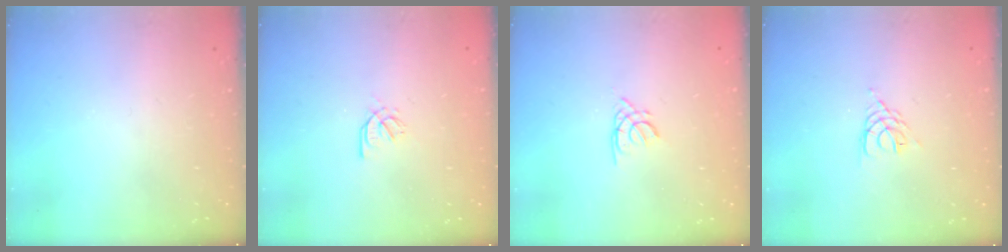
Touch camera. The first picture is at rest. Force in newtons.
{"total": 1.6, "press": 1.5, "slide": 0.3}
{"total": 1.5, "press": 1.4, "slide": 0.3}
{"total": 3.2, "press": 3.2, "slide": 0.6}